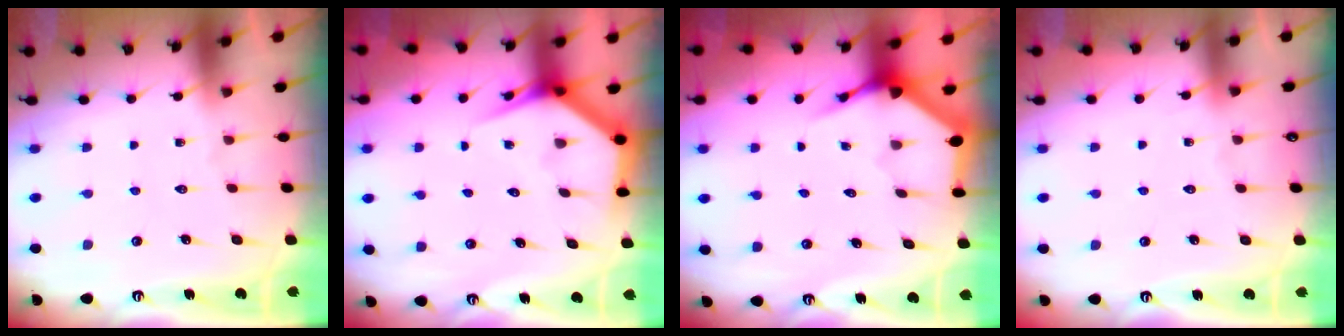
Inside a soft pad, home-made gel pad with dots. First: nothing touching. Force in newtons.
{"total": 4.2, "press": 4.2, "slide": 0.4}
{"total": 3.7, "press": 3.6, "slide": 0.4}
{"total": 4.2, "press": 4.2, "slide": 0.7}